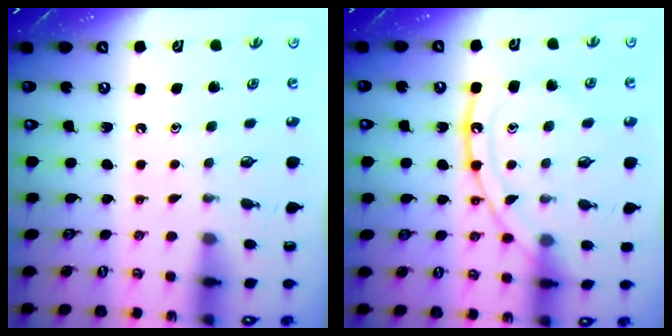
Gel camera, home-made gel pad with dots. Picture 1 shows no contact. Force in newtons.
{"total": 13.9, "press": 13.9, "slide": 1.2}